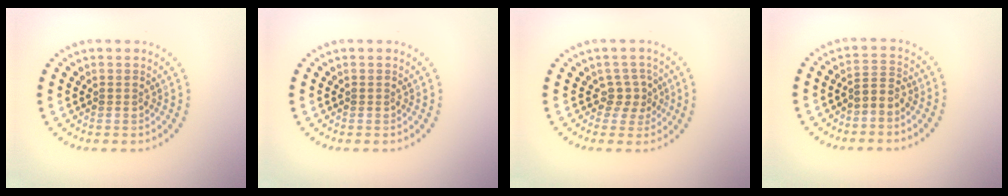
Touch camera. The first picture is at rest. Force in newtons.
{"total": 0.0}
{"total": 1.9, "press": 1.5, "slide": 1.2}
{"total": 1.9, "press": 1.4, "slide": 1.2}